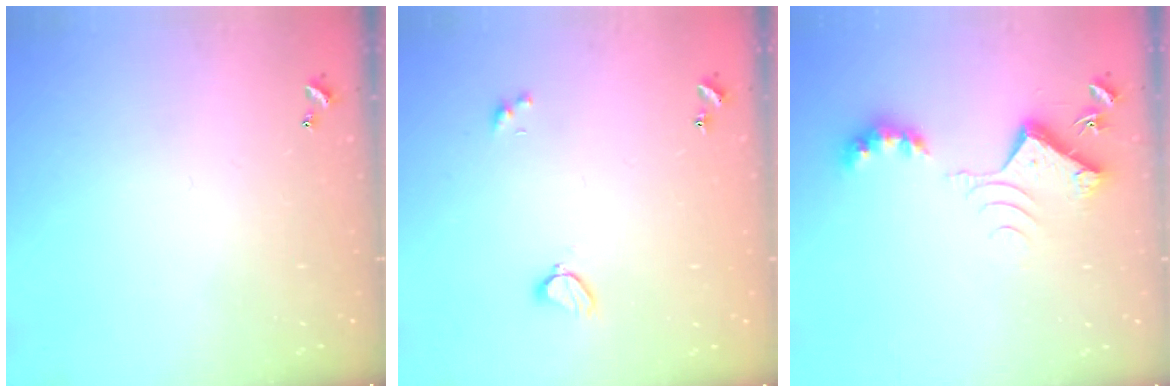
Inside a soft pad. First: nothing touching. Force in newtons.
{"total": 1.8, "press": 1.7, "slide": 0.4}
{"total": 9.0, "press": 9.0, "slide": 0.2}